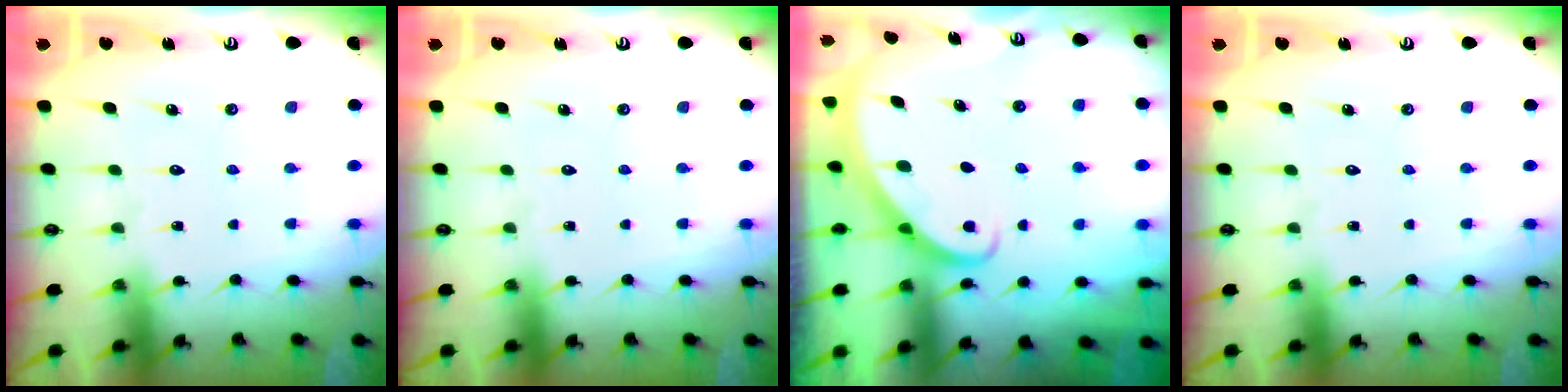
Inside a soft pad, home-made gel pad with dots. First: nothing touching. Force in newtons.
{"total": 0.0}
{"total": 2.7, "press": 2.7, "slide": 0.2}
{"total": 0.0}